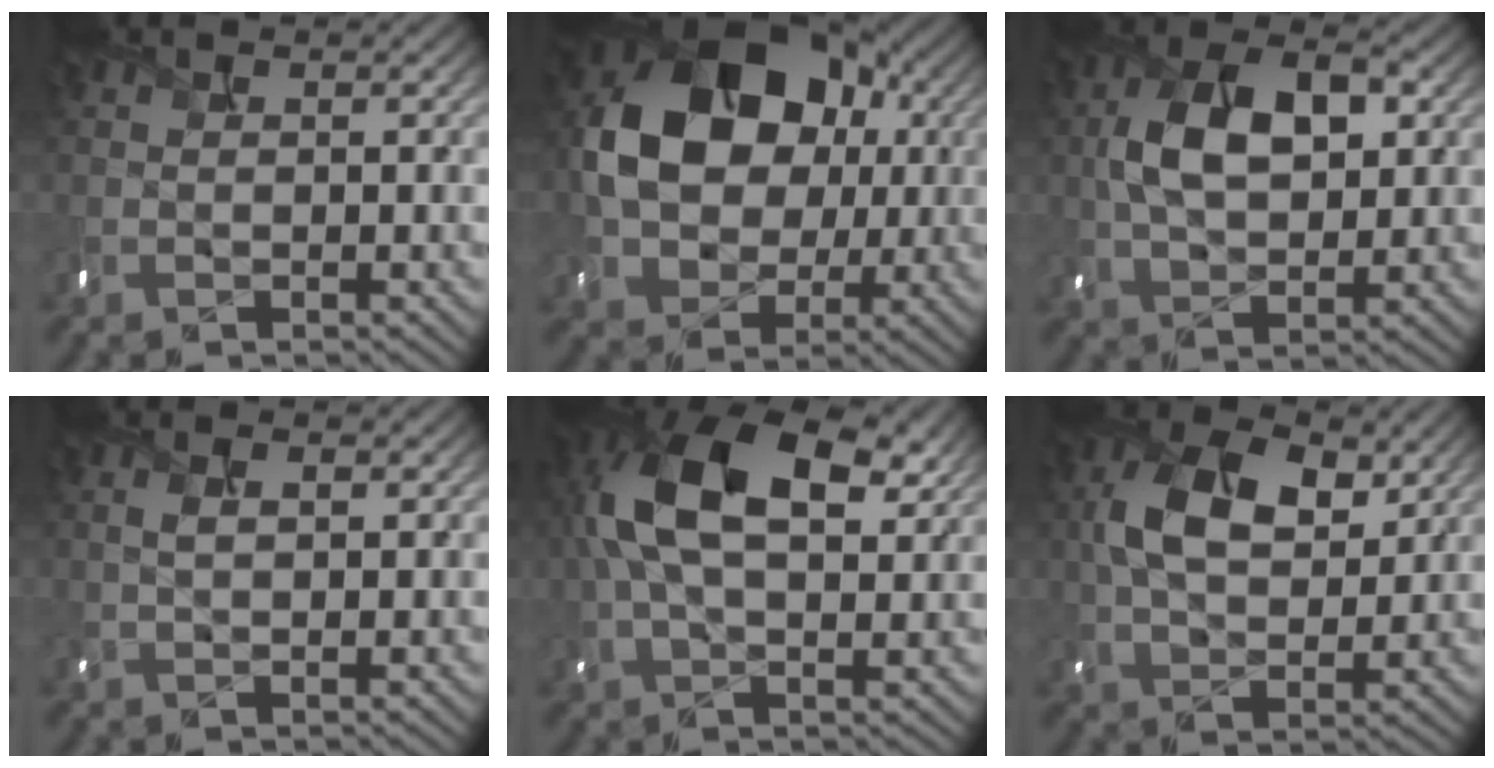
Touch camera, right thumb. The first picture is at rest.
{"total": 15.6, "force": [1.5, 11.8, 10.0], "torque": [-0.174, 0.010, 0.024]}
{"total": 9.9, "force": [1.6, 5.8, 7.9], "torque": [-0.159, 0.010, 0.024]}
{"total": 1.8, "force": [0.7, 0.8, 1.5], "torque": [-0.033, -0.003, 0.015]}
{"total": 14.9, "force": [4.3, 8.0, 11.8], "torque": [-0.254, 0.015, 0.075]}
{"total": 10.2, "force": [2.9, 6.0, 7.8], "torque": [-0.169, 0.008, 0.050]}